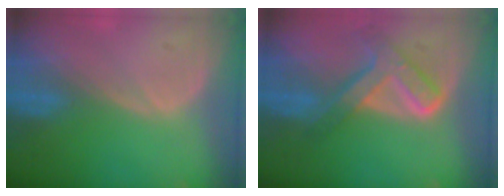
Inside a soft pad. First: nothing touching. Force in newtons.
{"total": 7.7, "press": 6.5, "slide": 4.1}